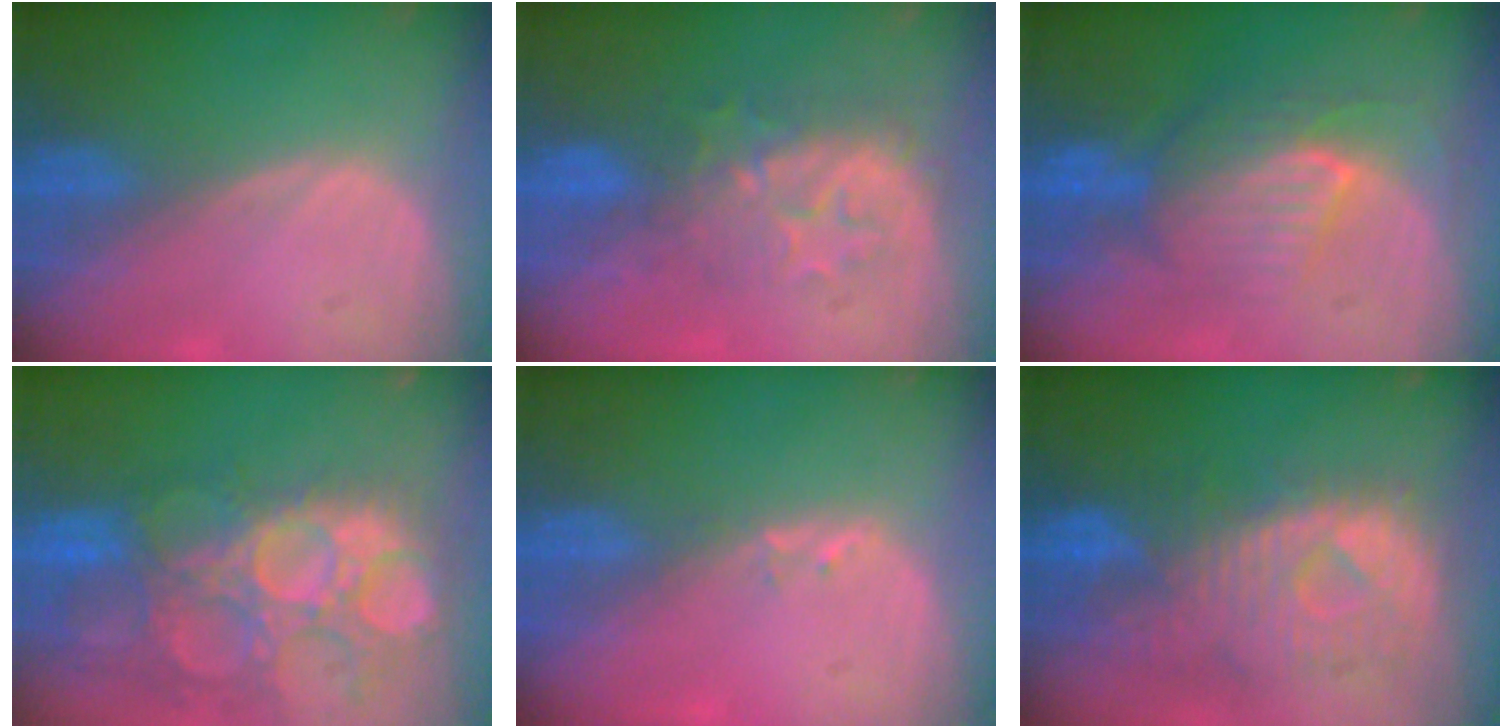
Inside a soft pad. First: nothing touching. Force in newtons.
{"total": 7.9, "press": 7.8, "slide": 1.4}
{"total": 8.0, "press": 8.0, "slide": 0.7}
{"total": 15.2, "press": 12.6, "slide": 8.5}
{"total": 1.0, "press": 0.9, "slide": 0.5}
{"total": 11.4, "press": 9.9, "slide": 5.7}